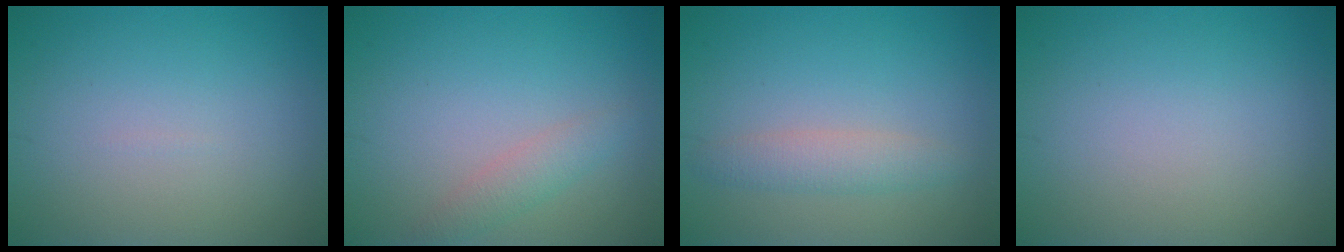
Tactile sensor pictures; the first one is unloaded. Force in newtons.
{"total": 1.8, "press": 1.8, "slide": 0.1}
{"total": 2.2, "press": 2.2, "slide": 0.1}
{"total": 0.0}